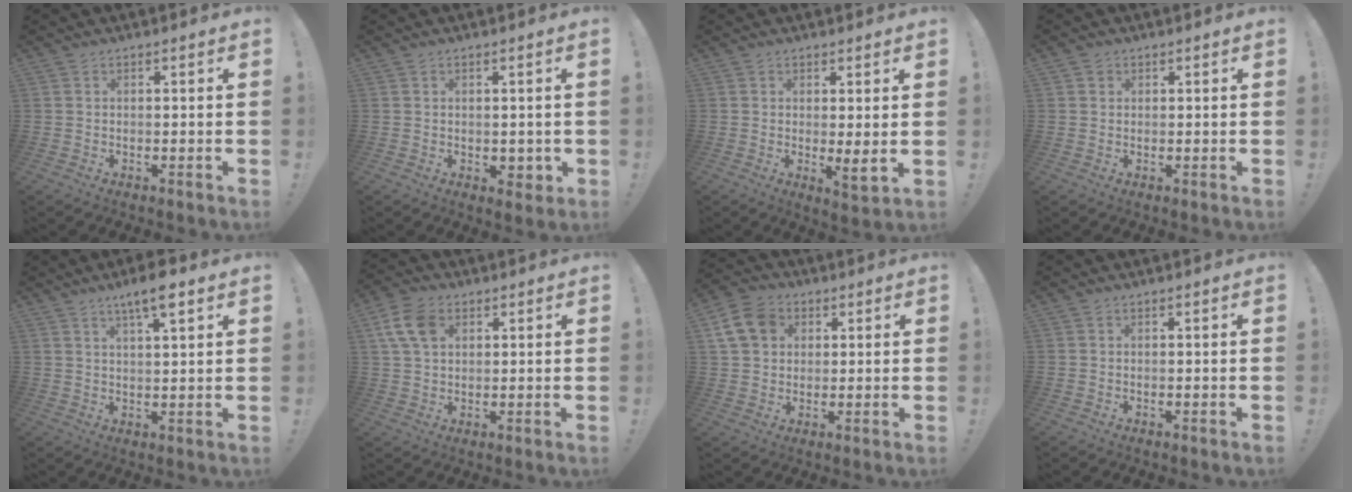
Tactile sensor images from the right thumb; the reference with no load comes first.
{"total": 3.0, "force": [0.5, 2.4, 1.6], "torque": [-0.008, -0.003, 0.008]}
{"total": 4.4, "force": [1.2, 0.7, 4.1], "torque": [-0.051, -0.021, 0.024]}
{"total": 1.2, "force": [0.7, 0.9, 0.1], "torque": [0.007, -0.002, 0.012]}
{"total": 7.4, "force": [4.3, 1.4, 5.8], "torque": [-0.090, -0.017, 0.067]}
{"total": 9.9, "force": [3.6, 6.7, 6.3], "torque": [-0.121, 0.001, 0.072]}
{"total": 11.4, "force": [4.0, 9.1, 5.6], "torque": [-0.095, -0.008, 0.083]}
{"total": 0.0}